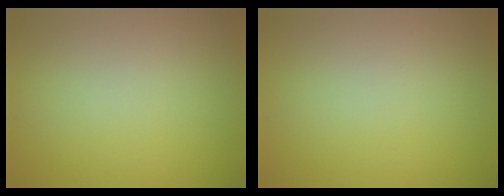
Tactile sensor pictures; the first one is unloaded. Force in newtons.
{"total": 0.0}